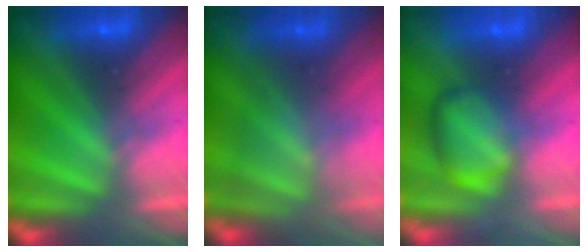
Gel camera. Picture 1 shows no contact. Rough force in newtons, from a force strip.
{"total": 3.5}
{"total": 2.4}